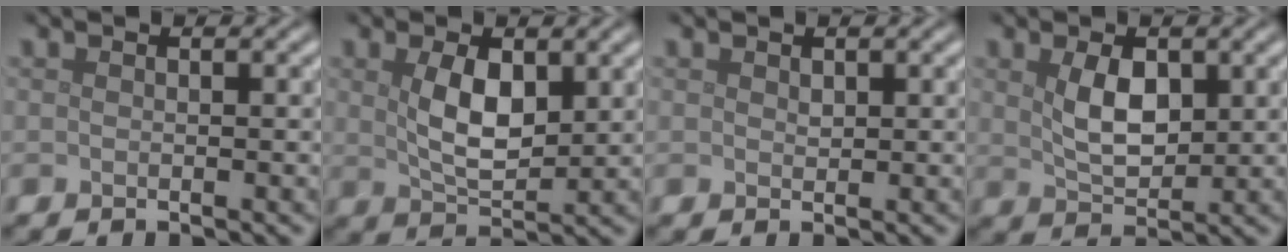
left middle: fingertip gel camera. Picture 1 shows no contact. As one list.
[{"total": 4.3, "force": [1.2, 2.1, 3.5], "torque": [-0.073, -0.003, 0.026]}, {"total": 0.6, "force": [0.4, 0.3, 0.3], "torque": [-0.006, -0.002, 0.008]}, {"total": 3.7, "force": [1.0, 2.0, 2.9], "torque": [-0.060, -0.002, 0.024]}]